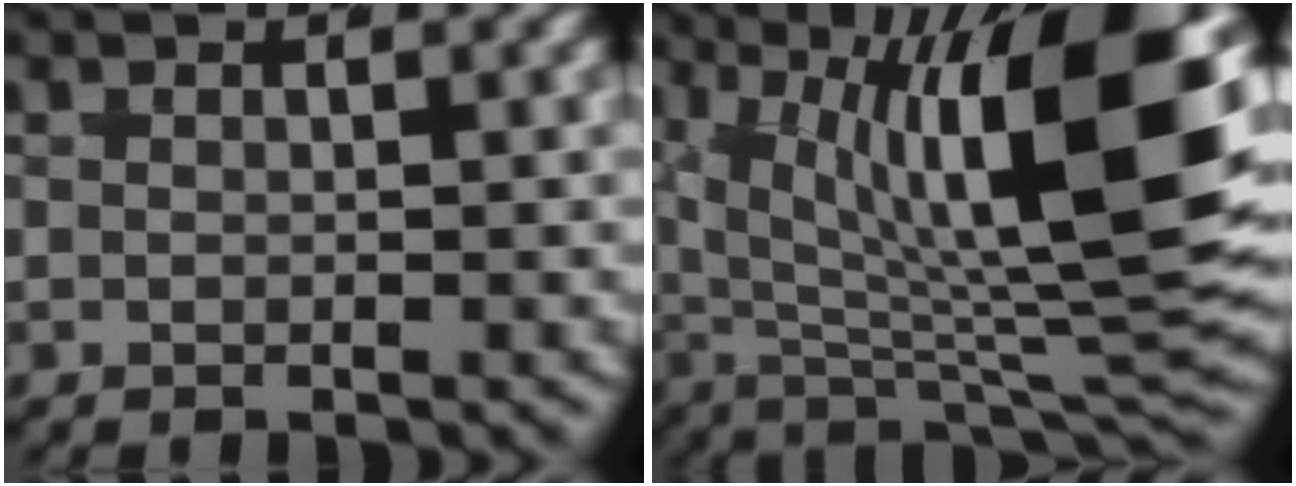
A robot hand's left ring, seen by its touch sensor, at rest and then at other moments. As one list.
[{"total": 15.5, "force": [2.3, 6.0, 14.1], "torque": [-0.194, 0.003, 0.036]}]